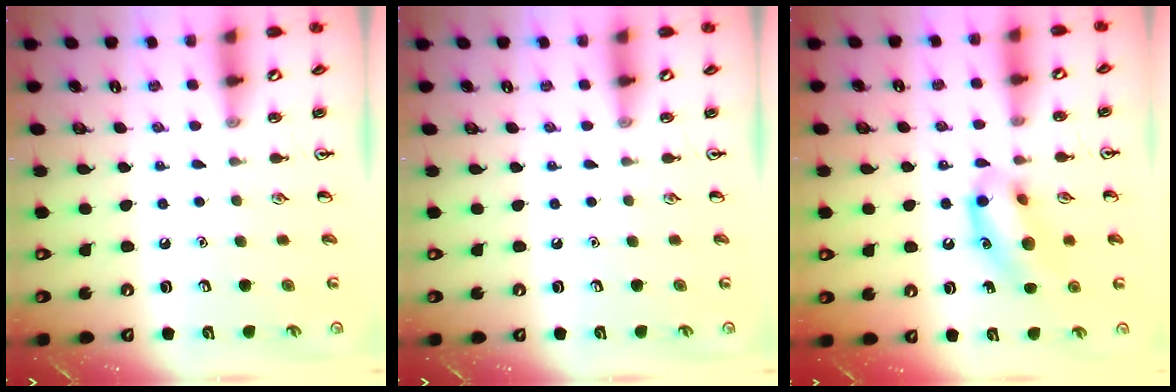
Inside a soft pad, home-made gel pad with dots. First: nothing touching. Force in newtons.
{"total": 0.0}
{"total": 12.6, "press": 12.4, "slide": 2.3}